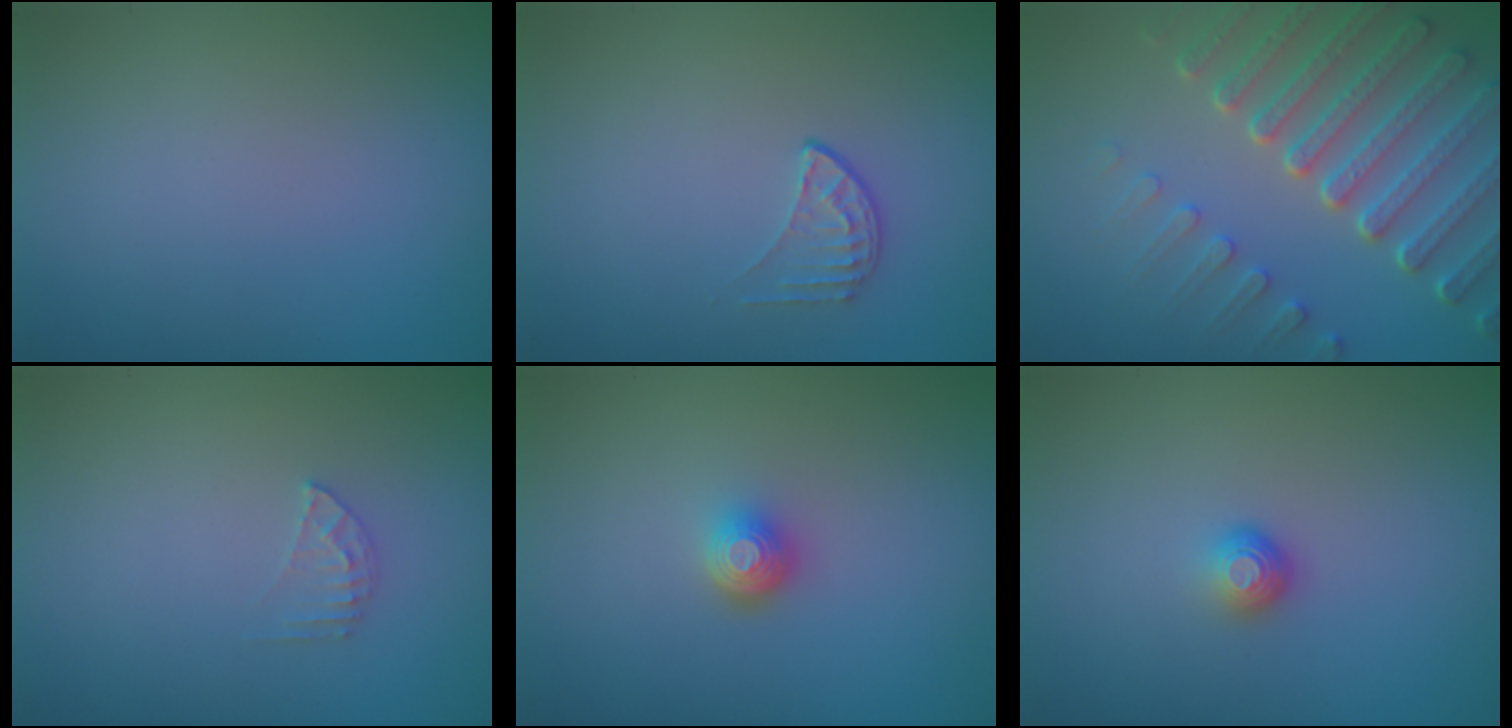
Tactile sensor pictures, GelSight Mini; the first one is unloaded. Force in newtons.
{"total": 1.4, "press": 0.9, "slide": 1.1}
{"total": 7.6, "press": 5.7, "slide": 5.0}
{"total": 1.3, "press": 1.3, "slide": 0.1}
{"total": 1.9, "press": 1.4, "slide": 1.2}
{"total": 1.4, "press": 1.1, "slide": 1.0}